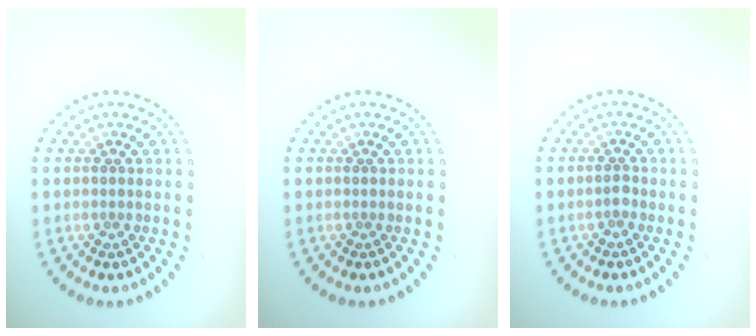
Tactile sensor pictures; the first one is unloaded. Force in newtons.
{"total": 0.0}
{"total": 0.7, "press": 0.6, "slide": 0.4}